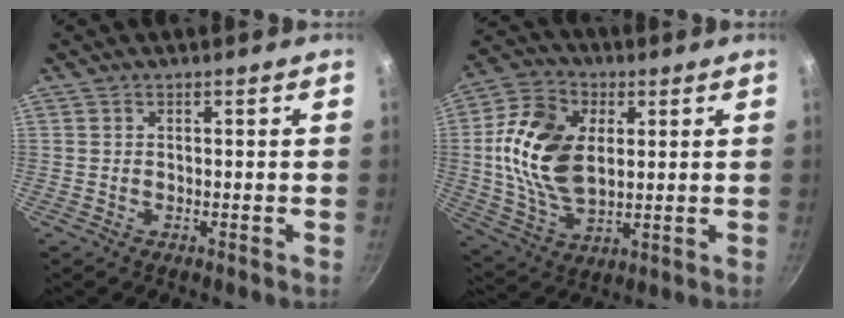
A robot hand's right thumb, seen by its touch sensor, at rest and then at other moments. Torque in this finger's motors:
{"motor_torque": [0.27, 0.34, 1.28, 0.10, 0.17]}